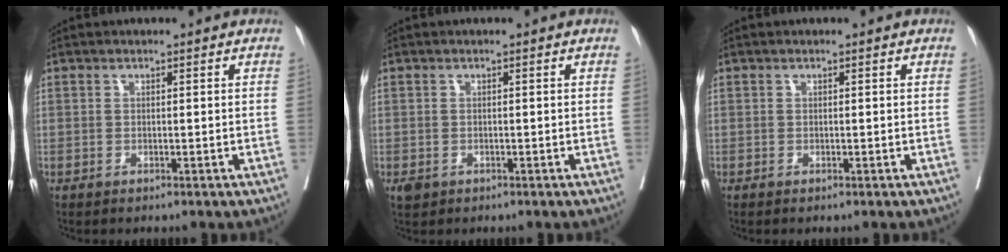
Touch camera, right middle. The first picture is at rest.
{"total": 1.4, "force": [-0.6, 1.1, 0.6], "torque": [-0.012, 0.000, -0.004]}
{"total": 0.0}